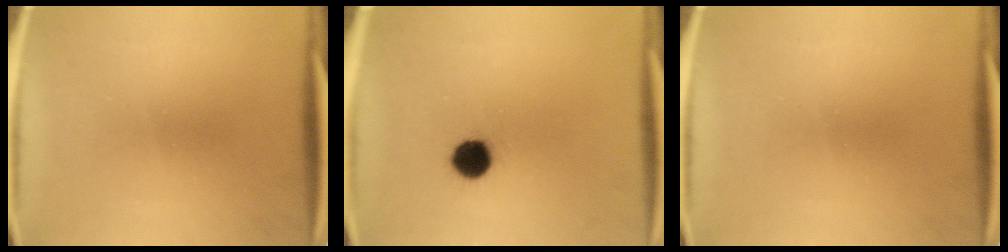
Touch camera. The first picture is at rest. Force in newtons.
{"total": 6.5}
{"total": 0.0}